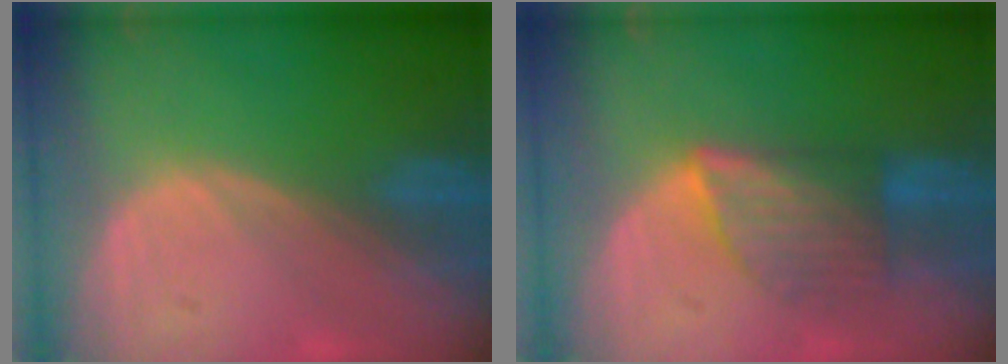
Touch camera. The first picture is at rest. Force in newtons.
{"total": 6.1, "press": 6.1, "slide": 0.3}